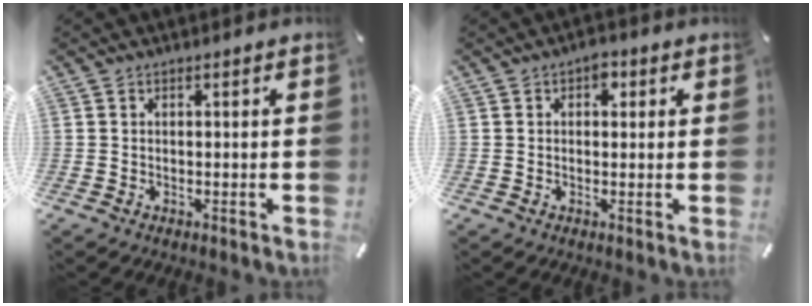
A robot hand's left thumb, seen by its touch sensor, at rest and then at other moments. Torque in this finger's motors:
{"motor_torque": [0.48, 0.28, 0.25, -0.29, 0.06]}